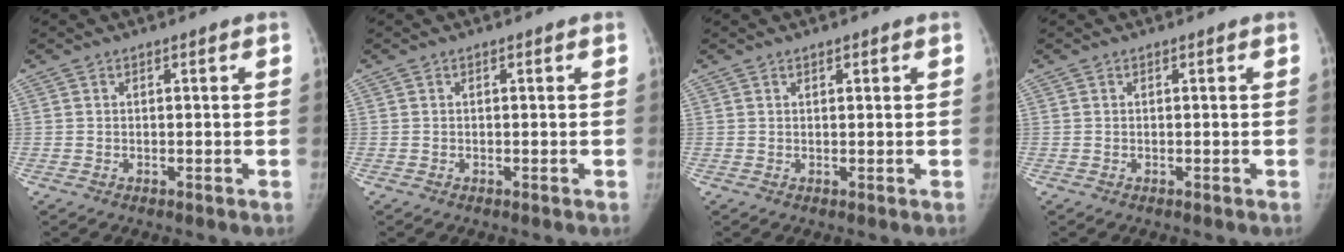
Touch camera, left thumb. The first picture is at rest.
{"total": 0.0}
{"total": 1.0, "force": [0.6, 0.4, 0.6], "torque": [-0.007, -0.002, 0.010]}
{"total": 0.0}